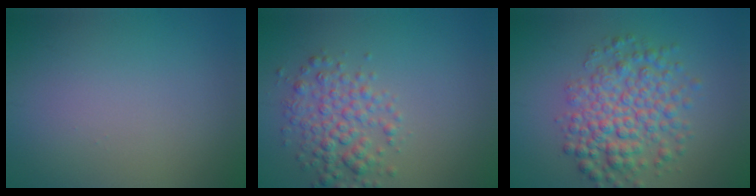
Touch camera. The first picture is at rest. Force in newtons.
{"total": 3.5, "press": 3.5, "slide": 0.1}
{"total": 5.9, "press": 5.9, "slide": 0.1}